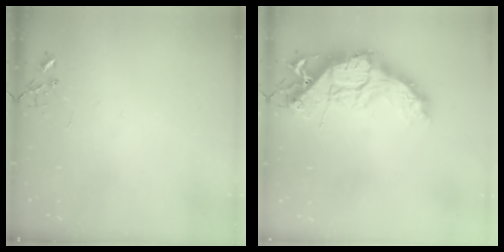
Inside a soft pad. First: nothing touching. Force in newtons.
{"total": 18.5, "press": 18.4, "slide": 2.0}